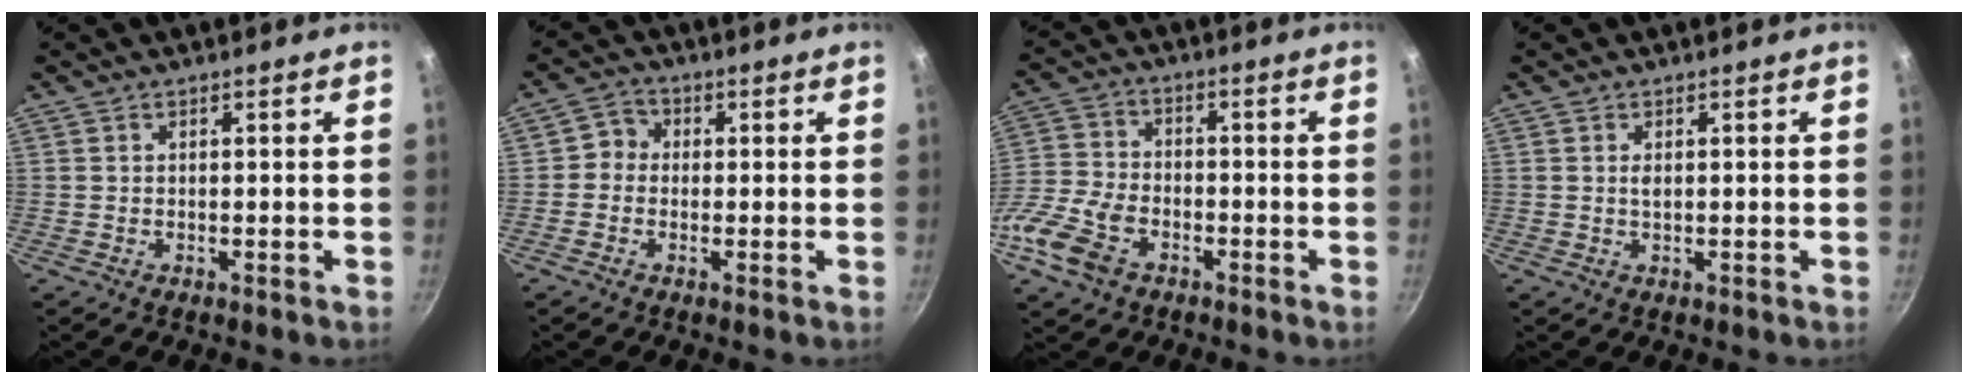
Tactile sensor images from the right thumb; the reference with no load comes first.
{"total": 3.4, "force": [-0.3, 3.2, 1.3], "torque": [-0.001, 0.010, -0.021]}
{"total": 11.3, "force": [-5.4, 7.1, 7.0], "torque": [-0.138, 0.028, -0.120]}
{"total": 1.1, "force": [0.2, 0.5, 0.9], "torque": [-0.018, 0.000, 0.004]}